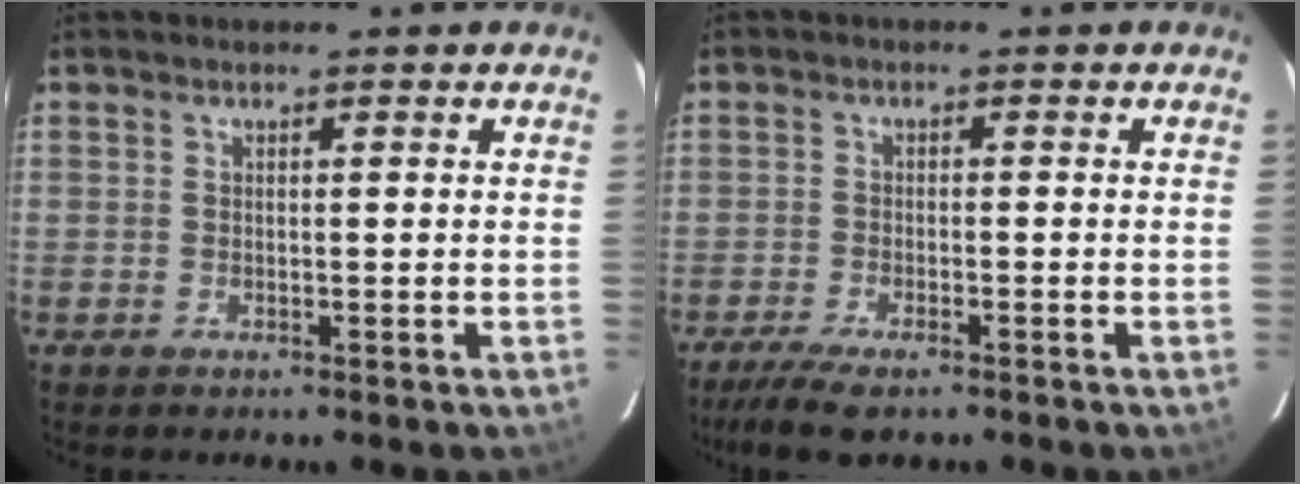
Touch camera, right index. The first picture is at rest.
{"total": 6.8, "force": [-5.2, 1.7, 4.1], "torque": [-0.100, -0.020, -0.096]}